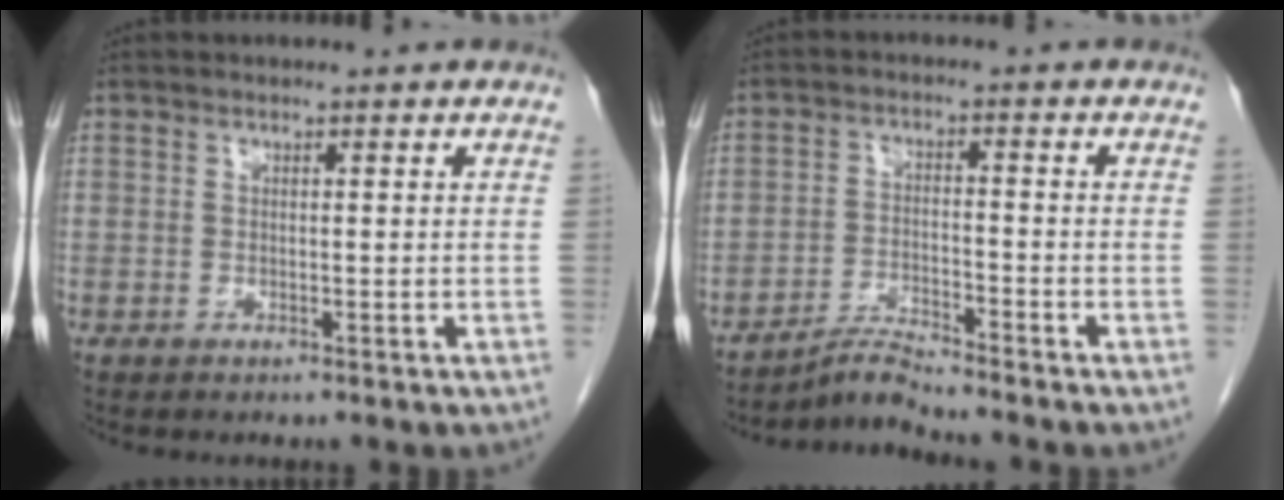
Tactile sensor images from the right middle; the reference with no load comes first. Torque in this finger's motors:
{"motor_torque": [-0.30, -0.15, -0.08, -0.01]}